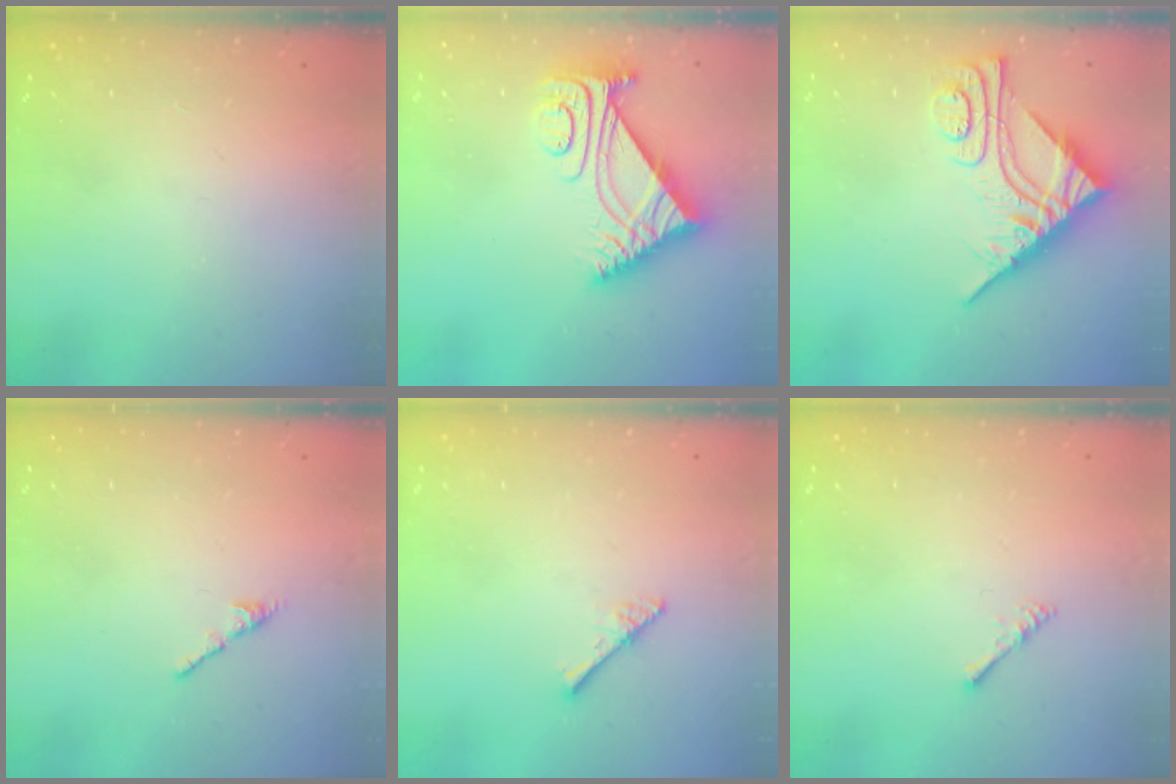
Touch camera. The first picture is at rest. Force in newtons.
{"total": 8.6, "press": 8.5, "slide": 1.0}
{"total": 10.6, "press": 10.5, "slide": 1.0}
{"total": 2.7, "press": 2.7, "slide": 0.7}
{"total": 2.9, "press": 2.9, "slide": 0.2}
{"total": 1.6, "press": 1.6, "slide": 0.4}